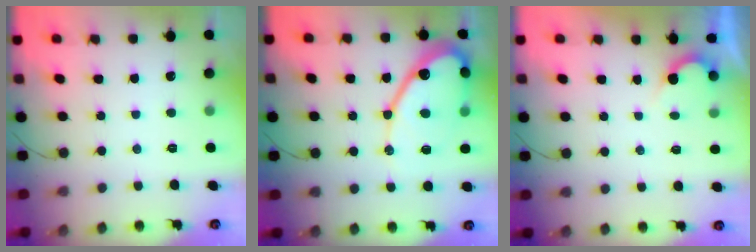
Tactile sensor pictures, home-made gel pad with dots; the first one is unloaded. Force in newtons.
{"total": 15.8, "press": 15.8, "slide": 1.2}
{"total": 2.3, "press": 2.3, "slide": 0.1}